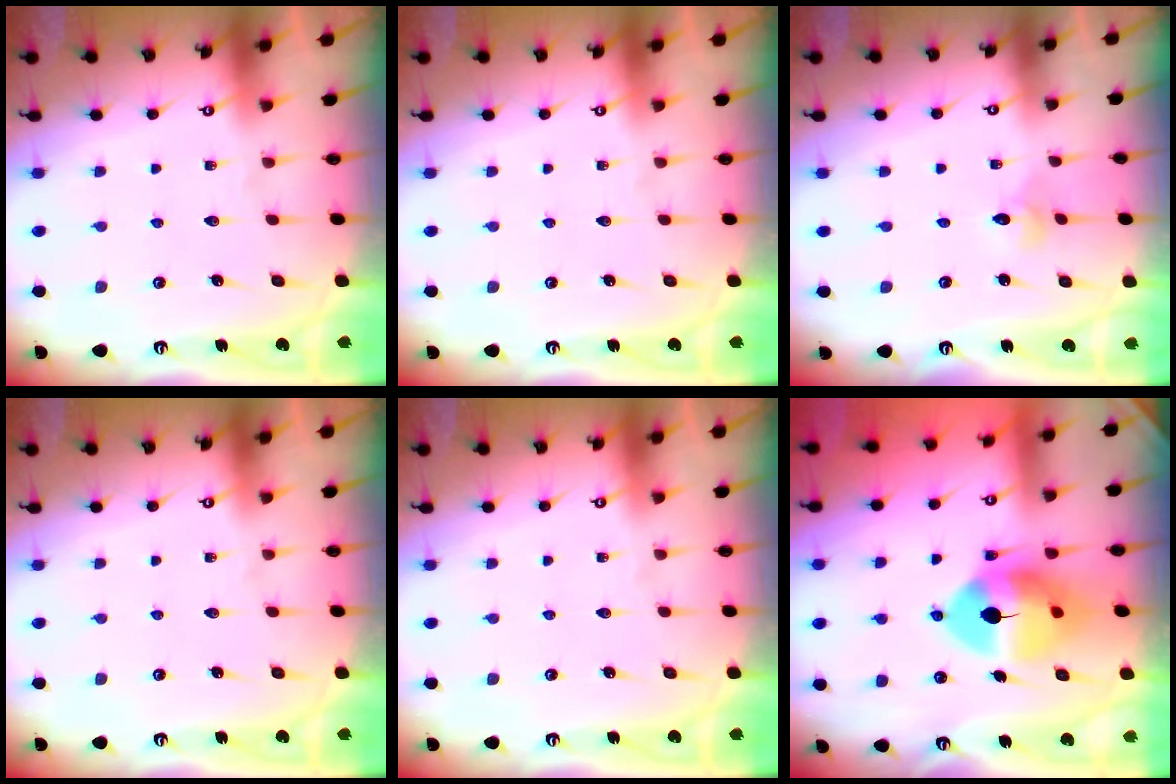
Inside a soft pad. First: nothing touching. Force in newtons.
{"total": 0.0}
{"total": 2.4, "press": 2.4, "slide": 0.3}
{"total": 0.0}
{"total": 0.0}
{"total": 12.1, "press": 11.9, "slide": 2.0}